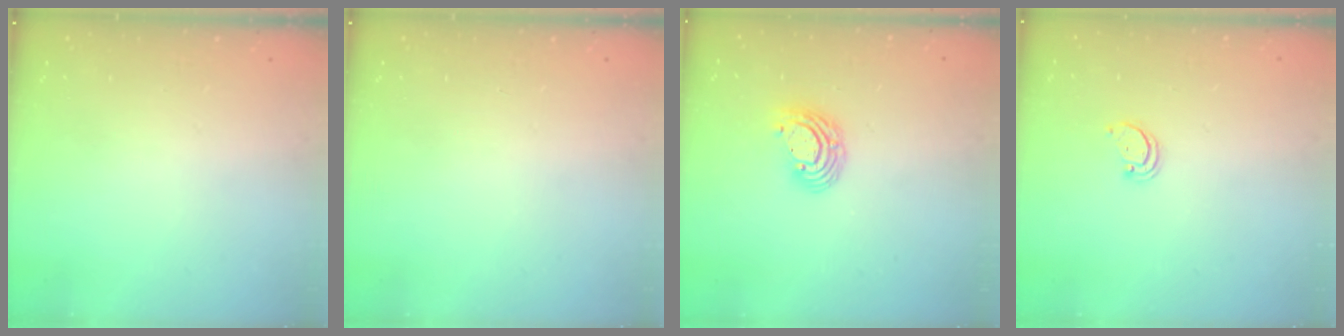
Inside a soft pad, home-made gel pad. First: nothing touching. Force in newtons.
{"total": 0.0}
{"total": 8.3, "press": 8.2, "slide": 1.4}
{"total": 1.5, "press": 1.5, "slide": 0.1}